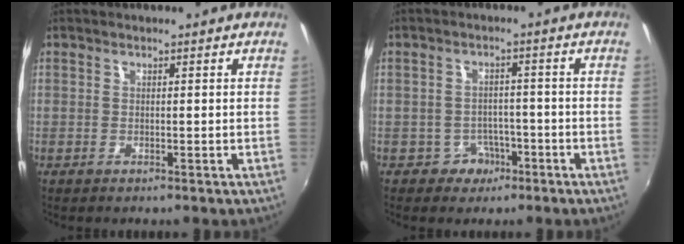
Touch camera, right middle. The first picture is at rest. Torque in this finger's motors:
{"motor_torque": [0.08, -0.15, -0.06, -0.02]}